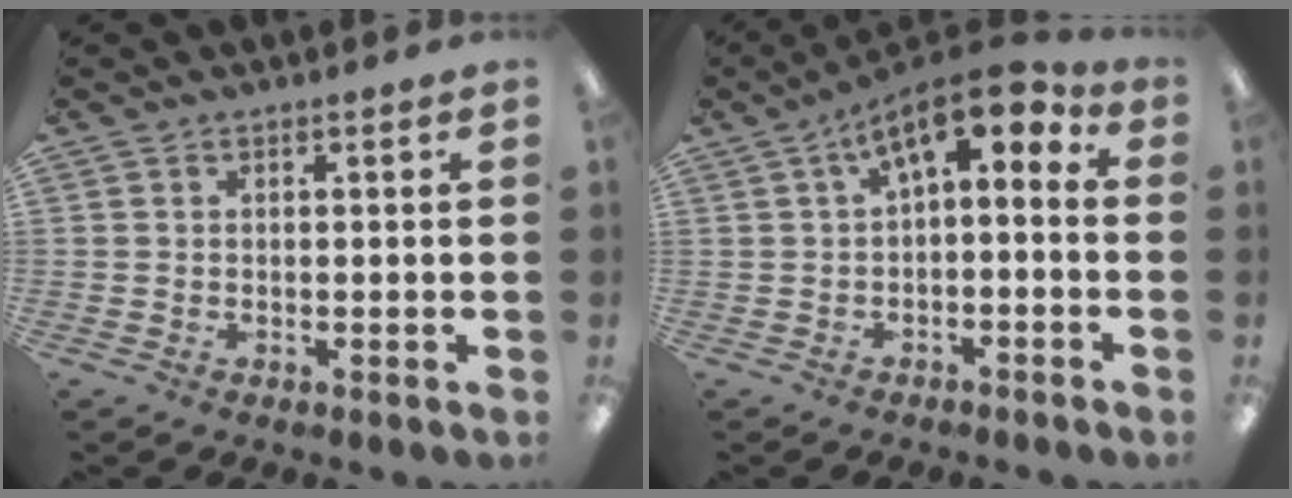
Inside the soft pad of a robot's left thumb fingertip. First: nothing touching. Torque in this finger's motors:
{"motor_torque": [-0.22, 0.80, 0.29, 0.82, 0.08]}